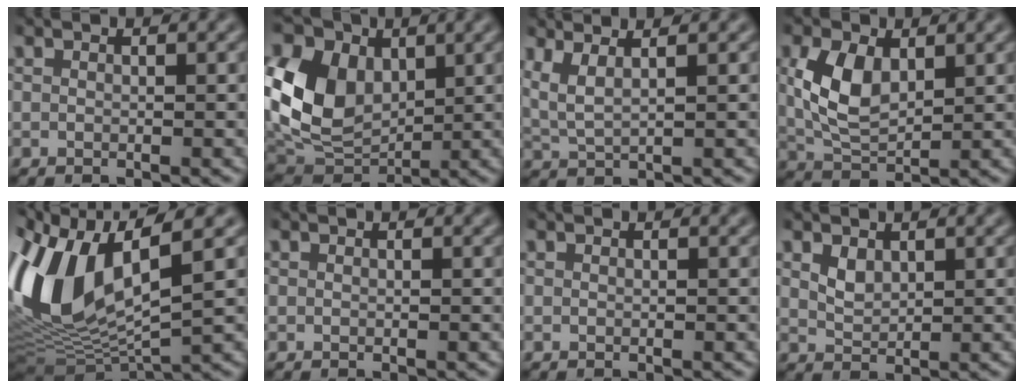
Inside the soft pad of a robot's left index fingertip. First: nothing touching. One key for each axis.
{"total": 10.2, "fx": 2.1, "fy": 7.6, "fz": 6.5, "tx": -0.163, "ty": 0.006, "tz": 0.040}
{"total": 2.5, "fx": 1.2, "fy": 0.7, "fz": 2.0, "tx": -0.043, "ty": 0.005, "tz": 0.030}
{"total": 4.8, "fx": 0.6, "fy": 2.9, "fz": 3.7, "tx": -0.090, "ty": 0.002, "tz": 0.024}
{"total": 11.6, "fx": 1.7, "fy": 5.2, "fz": 10.3, "tx": -0.226, "ty": -0.007, "tz": 0.040}
{"total": 0.0}
{"total": 0.0}
{"total": 1.0, "fx": 0.4, "fy": 0.8, "fz": 0.5, "tx": -0.016, "ty": -0.001, "tz": 0.021}